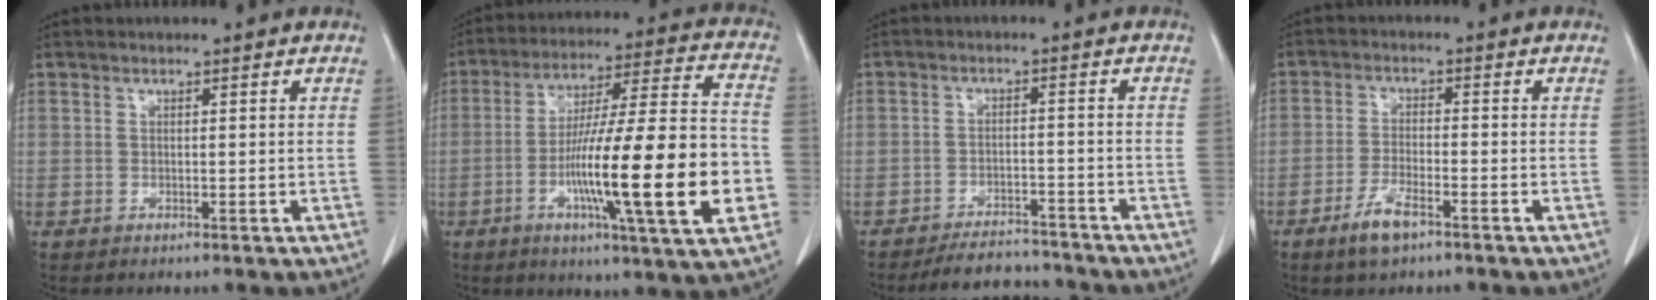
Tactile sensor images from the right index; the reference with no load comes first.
{"total": 23.1, "force": [-5.8, 1.3, 22.3], "torque": [-0.332, -0.005, -0.089]}
{"total": 6.5, "force": [-6.1, 2.1, 0.5], "torque": [-0.003, 0.004, -0.096]}
{"total": 5.0, "force": [-3.3, 1.2, 3.5], "torque": [-0.077, -0.004, -0.061]}